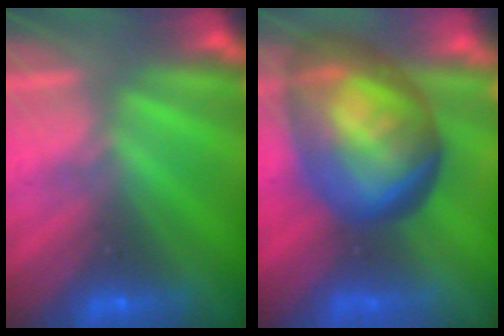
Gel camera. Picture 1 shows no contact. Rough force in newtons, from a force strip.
{"total": 7.3}